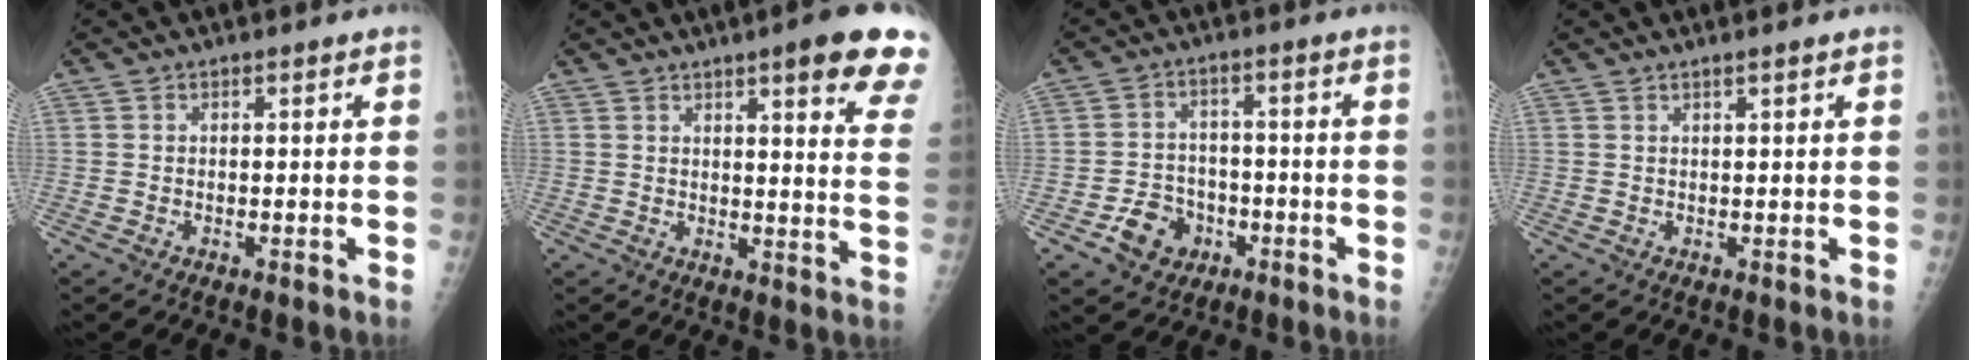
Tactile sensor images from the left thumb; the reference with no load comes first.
{"total": 15.7, "force": [9.9, 2.3, 12.0], "torque": [-0.124, -0.040, 0.105]}
{"total": 7.0, "force": [-3.2, 5.7, 2.6], "torque": [-0.020, 0.023, -0.050]}
{"total": 1.0, "force": [0.7, -0.2, 0.7], "torque": [-0.013, -0.005, 0.015]}